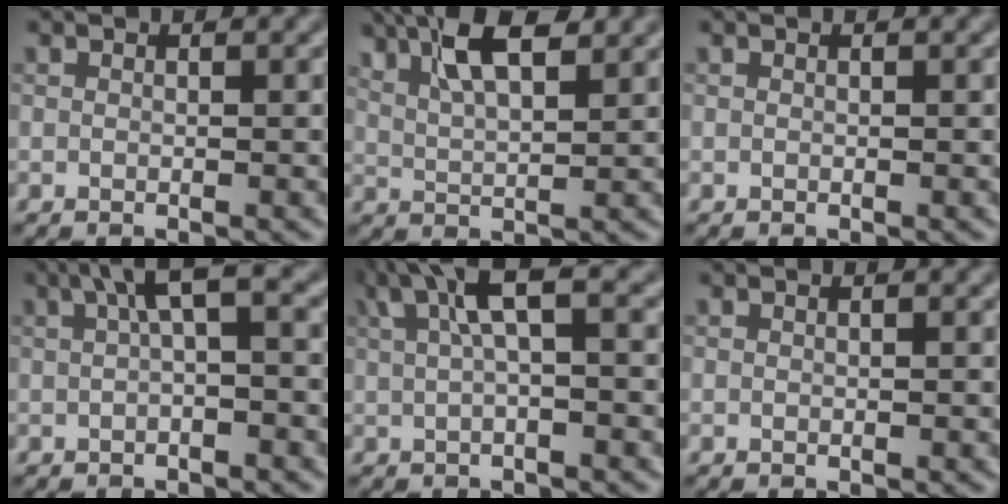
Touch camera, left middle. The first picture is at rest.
{"total": 6.4, "force": [4.0, 2.0, 4.5], "torque": [-0.086, 0.019, 0.060]}
{"total": 0.0}
{"total": 3.5, "force": [0.8, 0.7, 3.4], "torque": [-0.059, 0.017, 0.008]}
{"total": 4.6, "force": [1.8, 1.0, 4.1], "torque": [-0.079, 0.013, 0.031]}
{"total": 0.0}